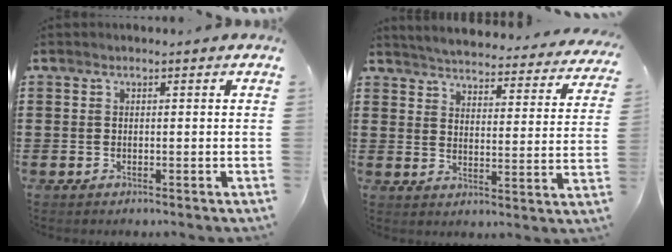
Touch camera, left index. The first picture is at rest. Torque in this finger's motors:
{"motor_torque": [1.11, -1.03, 0.16, 0.08]}